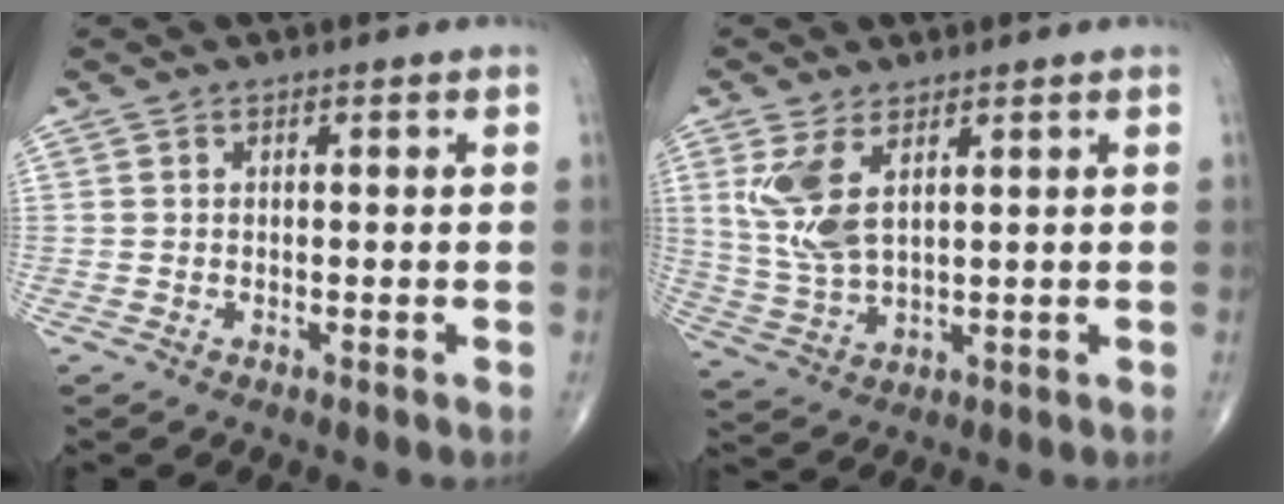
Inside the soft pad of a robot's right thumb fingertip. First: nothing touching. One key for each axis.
{"total": 8.2, "fx": 3.0, "fy": 3.7, "fz": 6.7, "tx": -0.143, "ty": -0.011, "tz": 0.072}